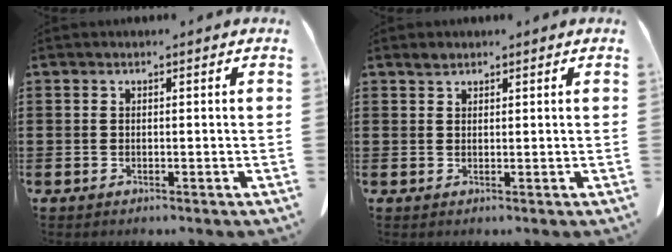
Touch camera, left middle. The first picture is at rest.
{"total": 1.2, "force": [0.9, 0.5, 0.4], "torque": [-0.011, 0.002, 0.018]}